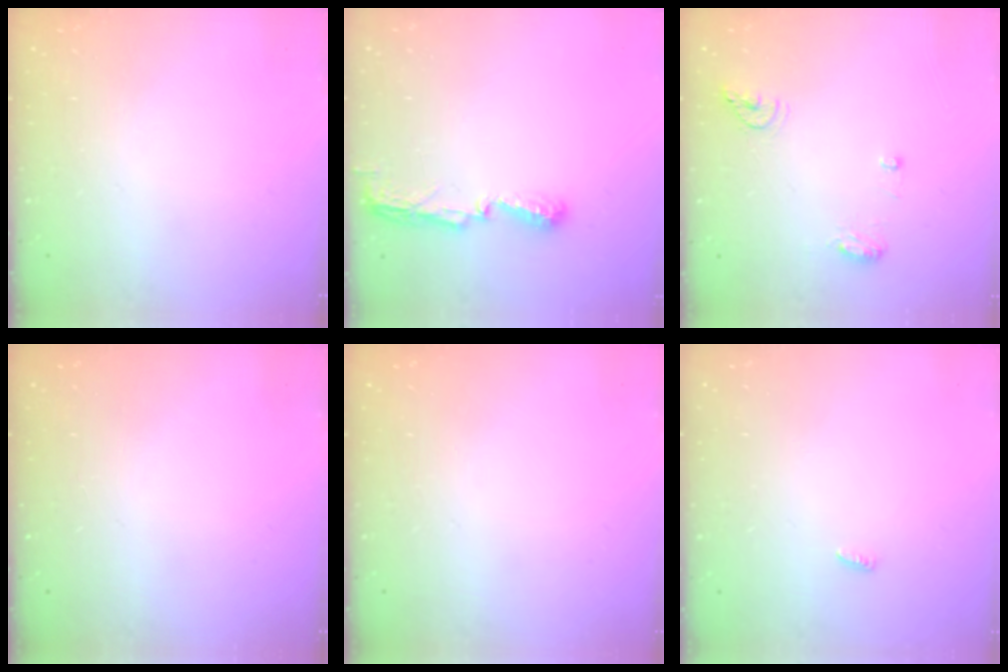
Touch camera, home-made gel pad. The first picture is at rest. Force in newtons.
{"total": 5.8, "press": 5.8, "slide": 0.5}
{"total": 11.0, "press": 8.3, "slide": 7.1}
{"total": 0.0}
{"total": 0.0}
{"total": 2.4, "press": 2.4, "slide": 0.2}